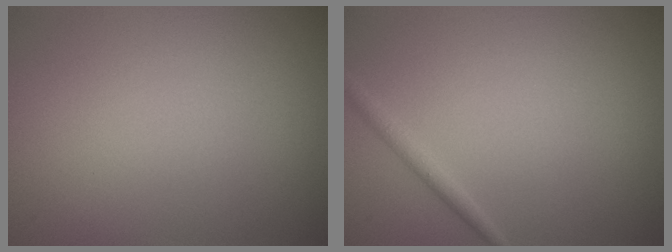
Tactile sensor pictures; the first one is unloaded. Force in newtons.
{"total": 1.2, "press": 1.2, "slide": 0.0}